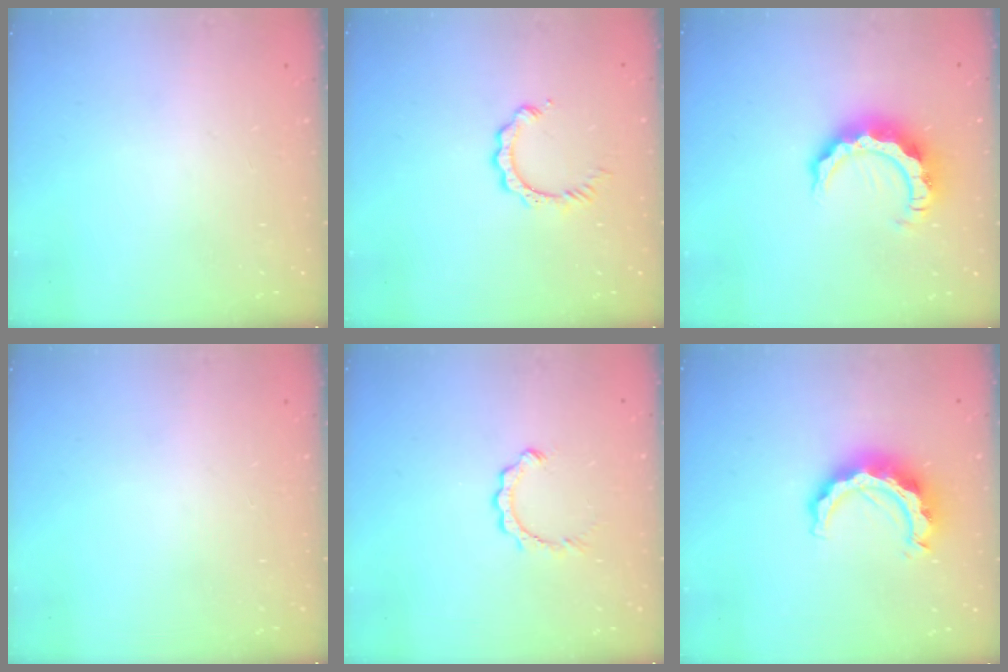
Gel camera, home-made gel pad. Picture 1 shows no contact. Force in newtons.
{"total": 4.3, "press": 4.3, "slide": 0.2}
{"total": 9.9, "press": 9.8, "slide": 1.1}
{"total": 0.0}
{"total": 2.8, "press": 2.8, "slide": 0.3}
{"total": 11.6, "press": 11.5, "slide": 1.0}